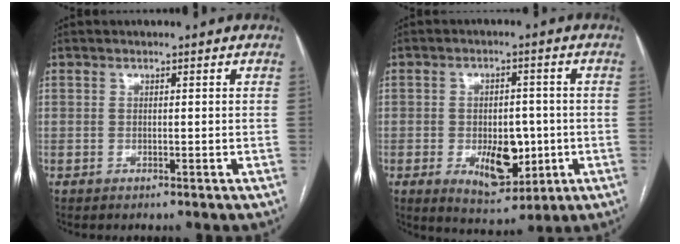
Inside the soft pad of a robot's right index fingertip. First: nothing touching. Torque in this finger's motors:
{"motor_torque": [-0.23, 0.19, 0.03, 0.04]}